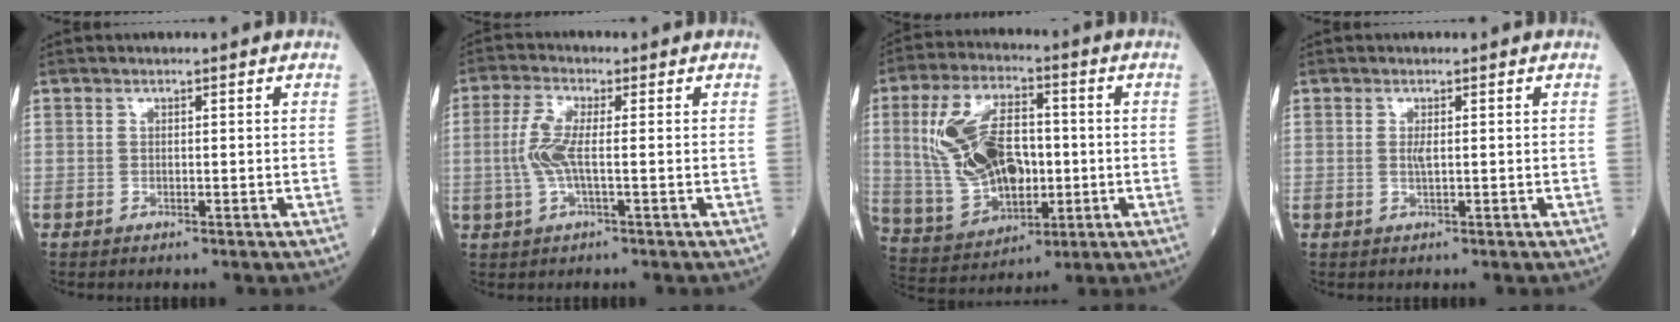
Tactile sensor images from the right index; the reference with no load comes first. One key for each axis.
{"total": 5.0, "fx": -0.3, "fy": 1.0, "fz": 4.9, "tx": -0.125, "ty": 0.002, "tz": -0.010}
{"total": 15.0, "fx": 0.7, "fy": 8.2, "fz": 12.5, "tx": -0.265, "ty": 0.018, "tz": 0.023}
{"total": 0.9, "fx": 0.1, "fy": 0.1, "fz": 0.9, "tx": -0.023, "ty": -0.003, "tz": 0.000}